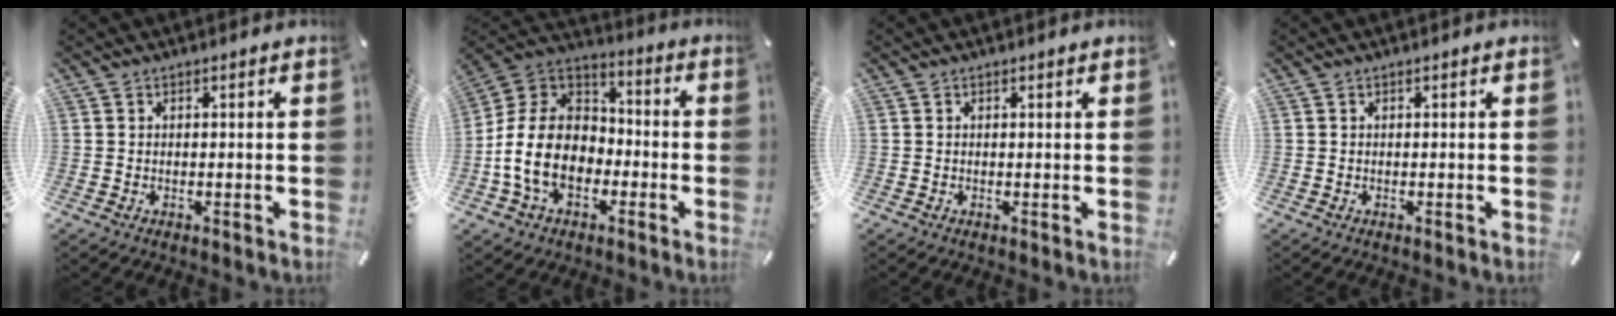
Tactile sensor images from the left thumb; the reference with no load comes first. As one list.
[{"total": 15.6, "force": [-5.0, 11.8, 8.8], "torque": [-0.210, 0.030, -0.094]}, {"total": 0.0}, {"total": 0.0}]